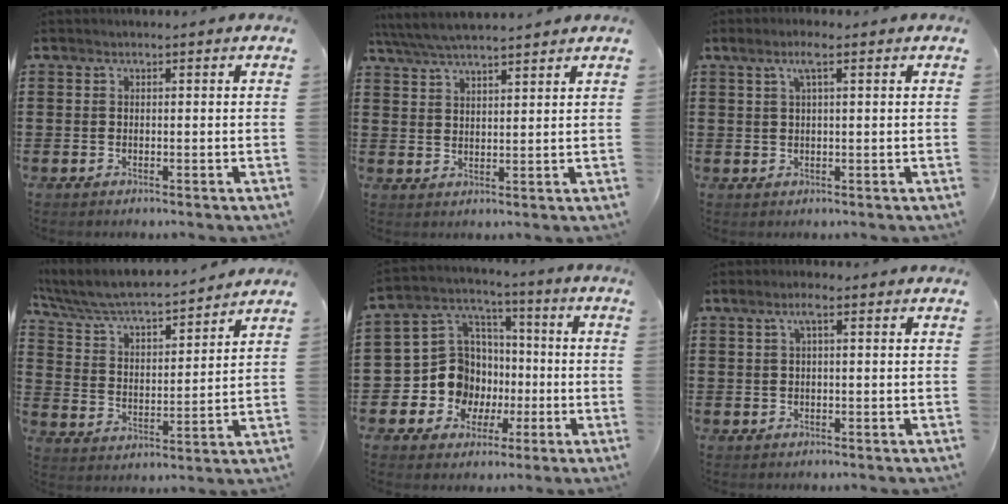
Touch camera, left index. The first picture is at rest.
{"total": 5.0, "force": [4.6, 0.4, 1.9], "torque": [-0.052, -0.012, 0.083]}
{"total": 3.4, "force": [1.5, 0.5, 3.0], "torque": [-0.063, 0.004, 0.024]}
{"total": 5.9, "force": [5.4, 0.6, 2.3], "torque": [-0.069, -0.040, 0.087]}
{"total": 10.7, "force": [-2.0, 10.1, 3.0], "torque": [-0.114, 0.005, -0.030]}
{"total": 2.4, "force": [0.7, 0.4, 2.3], "torque": [-0.046, 0.005, 0.010]}